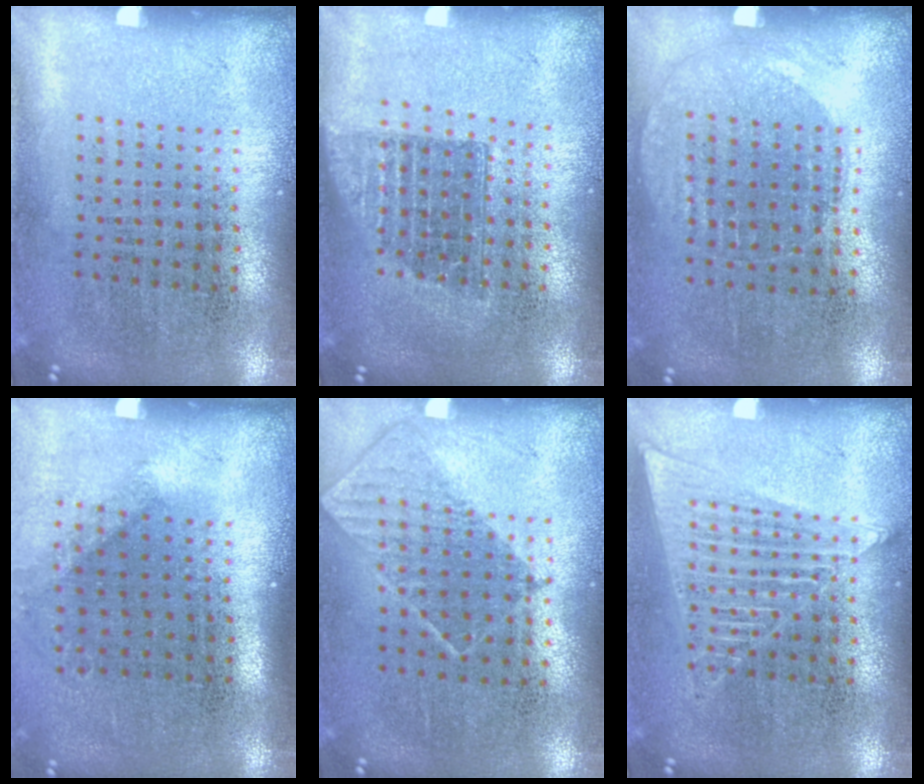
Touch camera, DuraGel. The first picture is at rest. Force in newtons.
{"total": 1.3, "press": 1.1, "slide": 0.8}
{"total": 1.0, "press": 0.9, "slide": 0.4}
{"total": 1.3, "press": 0.9, "slide": 0.8}
{"total": 0.8, "press": 0.8, "slide": 0.3}
{"total": 2.4, "press": 2.4, "slide": 0.3}